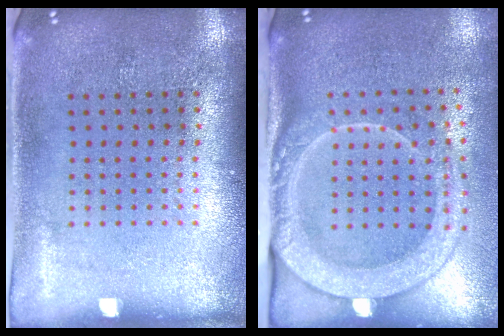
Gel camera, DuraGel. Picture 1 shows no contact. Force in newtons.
{"total": 2.5, "press": 1.9, "slide": 1.6}